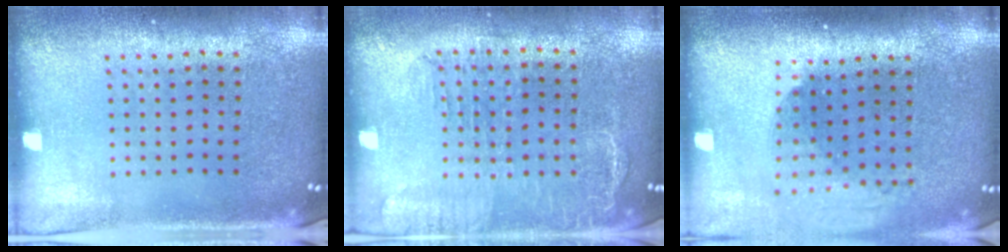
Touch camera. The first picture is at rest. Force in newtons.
{"total": 1.7, "press": 1.4, "slide": 1.0}
{"total": 2.0, "press": 1.5, "slide": 1.3}